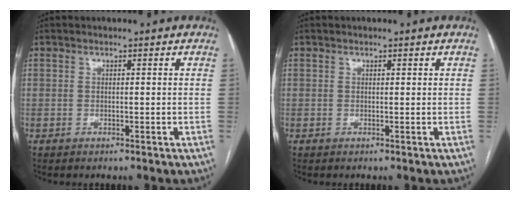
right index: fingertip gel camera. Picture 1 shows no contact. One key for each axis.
{"total": 0.0}